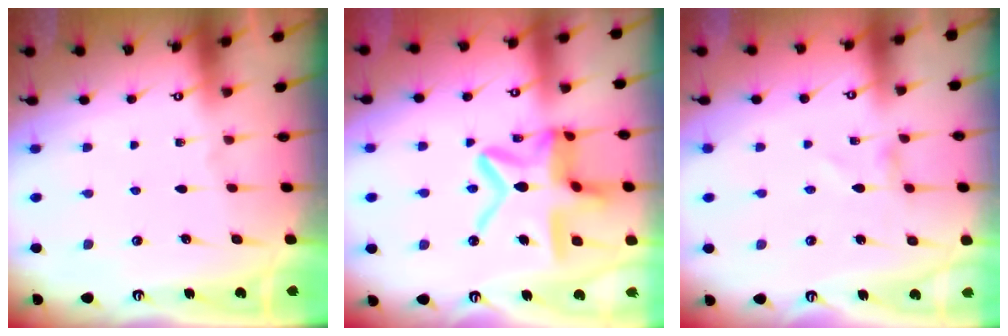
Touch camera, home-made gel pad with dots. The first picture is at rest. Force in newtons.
{"total": 18.8, "press": 18.7, "slide": 1.7}
{"total": 0.7, "press": 0.6, "slide": 0.1}